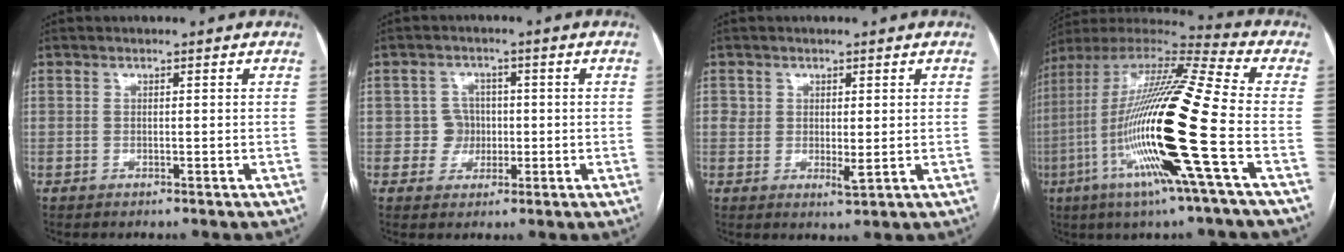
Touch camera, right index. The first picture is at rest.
{"total": 3.7, "force": [-0.3, 3.7, 0.5], "torque": [0.002, 0.014, 0.000]}
{"total": 2.4, "force": [0.3, 1.4, 1.9], "torque": [-0.025, -0.008, 0.007]}
{"total": 23.6, "force": [-6.0, 0.0, 22.9], "torque": [-0.452, -0.028, -0.128]}